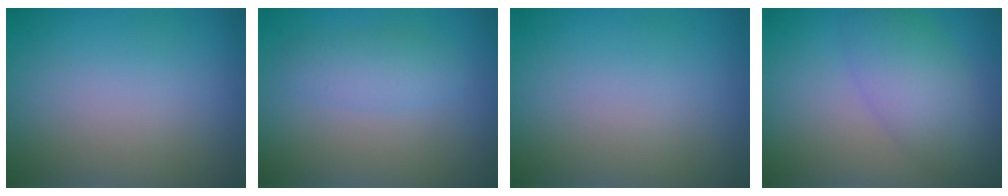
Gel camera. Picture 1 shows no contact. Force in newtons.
{"total": 2.3, "press": 2.3, "slide": 0.0}
{"total": 0.0}
{"total": 4.7, "press": 4.7, "slide": 0.1}